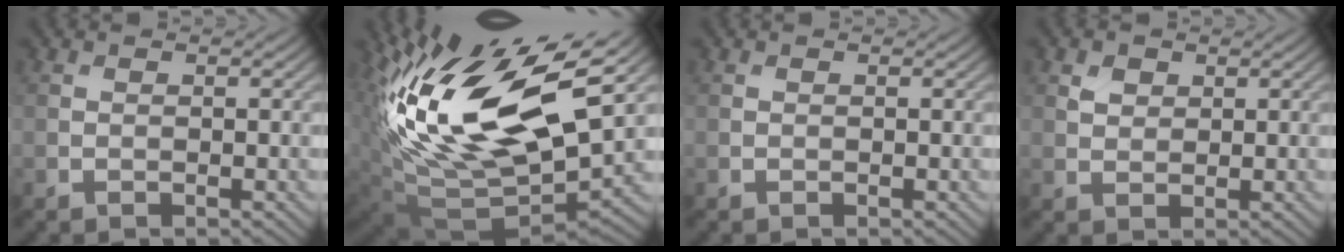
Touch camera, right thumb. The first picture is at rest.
{"total": 17.9, "force": [5.8, 8.7, 14.5], "torque": [-0.303, -0.005, 0.105]}
{"total": 0.0}
{"total": 1.8, "force": [1.0, 1.3, 0.7], "torque": [-0.017, -0.001, 0.019]}